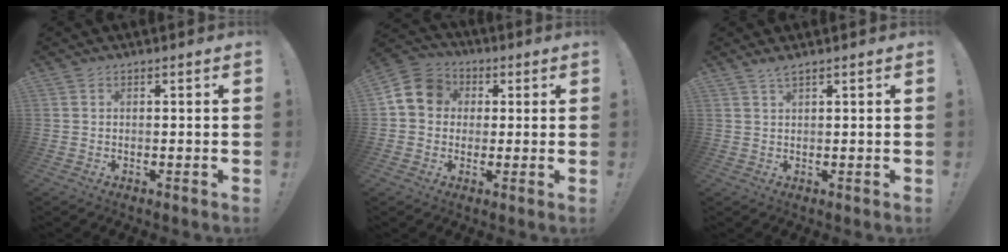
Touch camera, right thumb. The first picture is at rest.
{"total": 10.2, "force": [1.7, 9.0, 4.6], "torque": [-0.071, 0.008, 0.039]}
{"total": 1.9, "force": [1.5, -0.1, 1.1], "torque": [-0.026, -0.004, 0.028]}